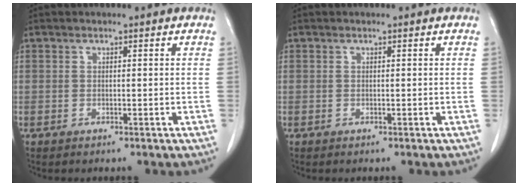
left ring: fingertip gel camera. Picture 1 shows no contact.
{"total": 0.0}